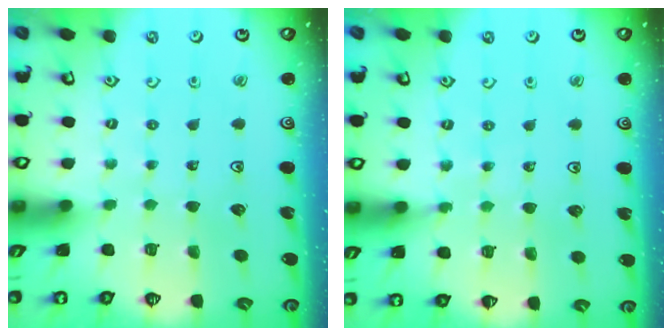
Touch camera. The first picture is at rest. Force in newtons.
{"total": 5.9, "press": 5.7, "slide": 1.4}